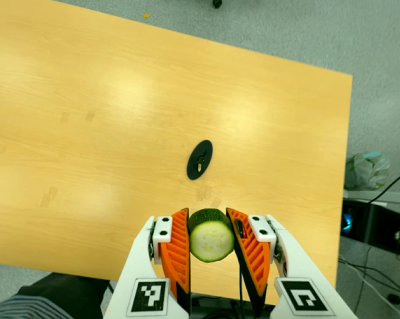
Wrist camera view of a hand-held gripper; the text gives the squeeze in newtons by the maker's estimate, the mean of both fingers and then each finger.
{"total": 10.8, "left": 9.7, "right": 11.8}